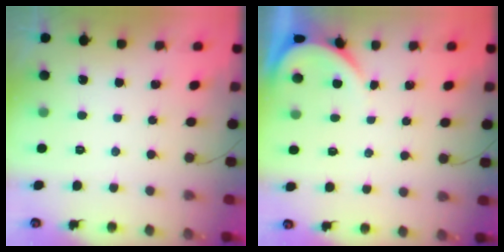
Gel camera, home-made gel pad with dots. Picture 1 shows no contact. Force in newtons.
{"total": 2.1, "press": 2.1, "slide": 0.2}